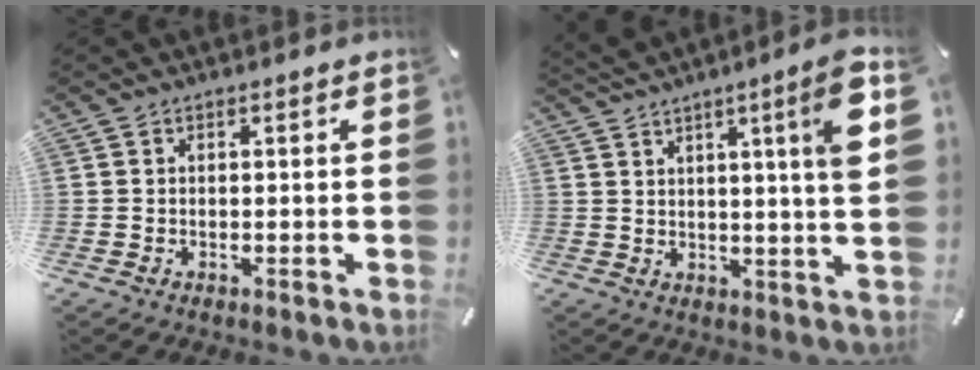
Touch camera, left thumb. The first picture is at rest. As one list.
[{"total": 11.0, "force": [4.8, -0.1, 9.9], "torque": [-0.149, -0.029, 0.072]}]